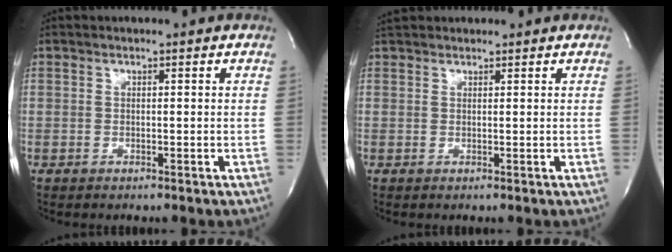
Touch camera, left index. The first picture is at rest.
{"total": 3.0, "force": [2.8, 0.9, 0.7], "torque": [-0.013, 0.031, 0.048]}